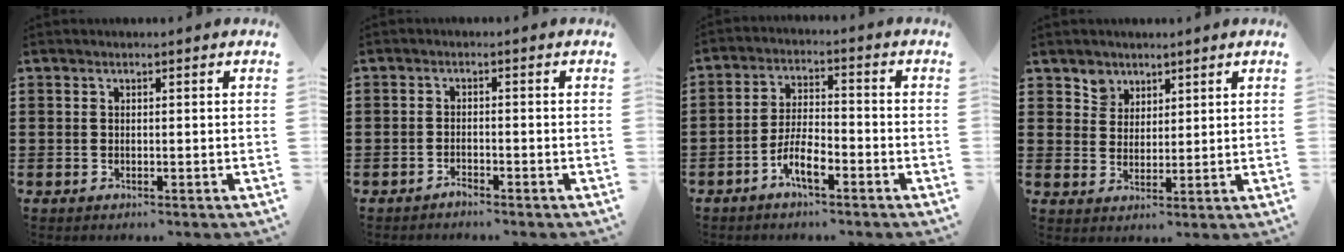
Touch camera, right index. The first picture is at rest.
{"total": 1.4, "force": [-1.3, 0.2, 0.3], "torque": [-0.010, 0.000, -0.026]}
{"total": 5.8, "force": [-3.5, 1.8, 4.3], "torque": [-0.097, 0.002, -0.071]}
{"total": 3.9, "force": [2.6, 2.9, 0.0], "torque": [-0.017, 0.012, 0.049]}